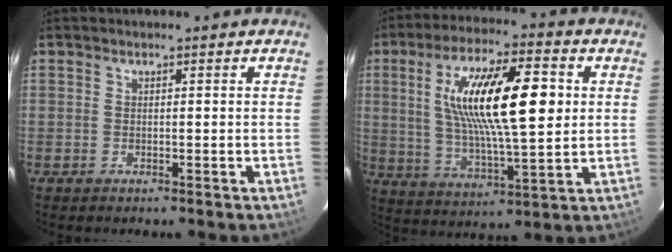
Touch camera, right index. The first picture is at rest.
{"total": 18.8, "force": [3.8, 5.0, 17.7], "torque": [-0.315, 0.014, 0.070]}